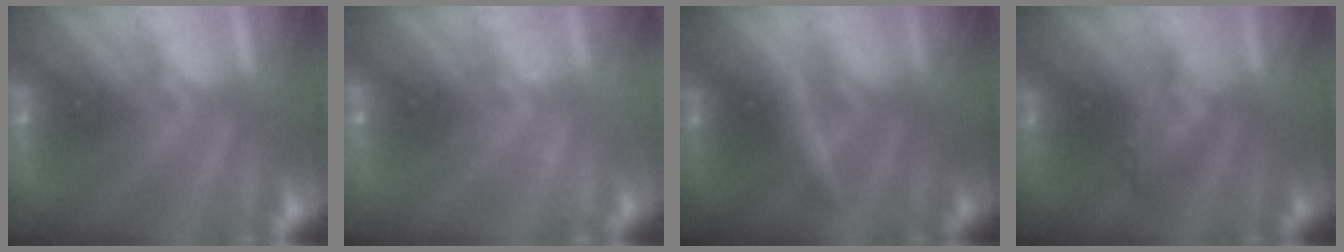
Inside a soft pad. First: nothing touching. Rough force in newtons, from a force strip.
{"total": 2.2}
{"total": 2.8}
{"total": 4.6}